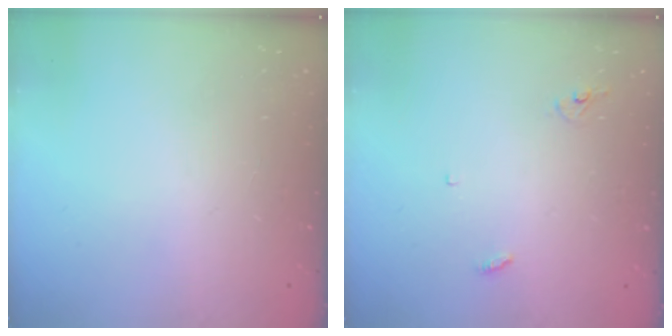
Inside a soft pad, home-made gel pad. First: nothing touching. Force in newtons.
{"total": 2.9, "press": 2.9, "slide": 0.2}